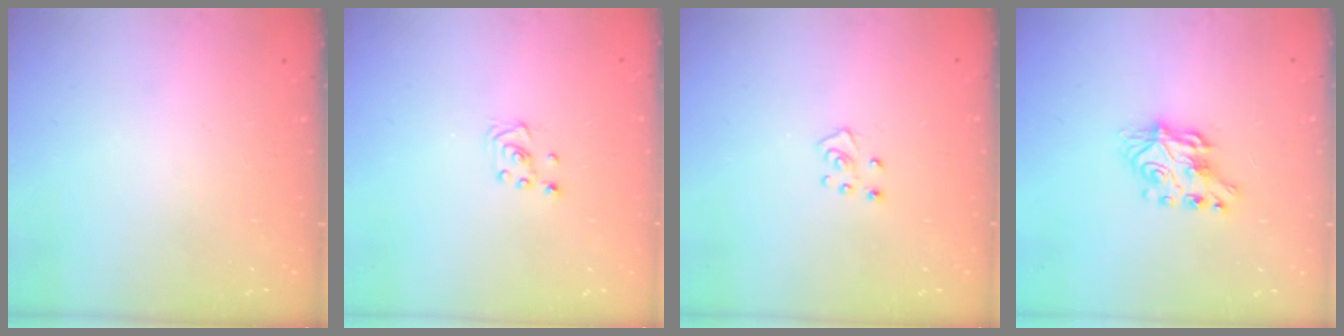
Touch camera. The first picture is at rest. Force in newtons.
{"total": 3.1, "press": 3.1, "slide": 0.3}
{"total": 4.2, "press": 4.1, "slide": 0.3}
{"total": 7.4, "press": 7.3, "slide": 0.8}